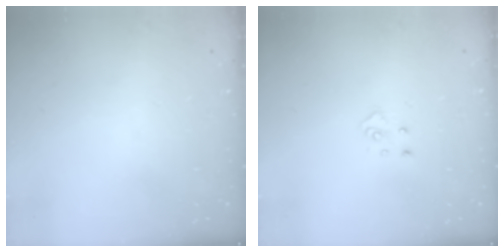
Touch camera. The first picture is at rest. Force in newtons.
{"total": 4.2, "press": 4.2, "slide": 0.4}